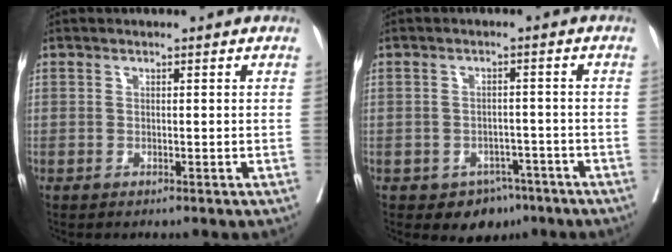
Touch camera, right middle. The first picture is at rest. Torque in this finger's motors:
{"motor_torque": [0.50, -0.48, 0.02, 0.01]}